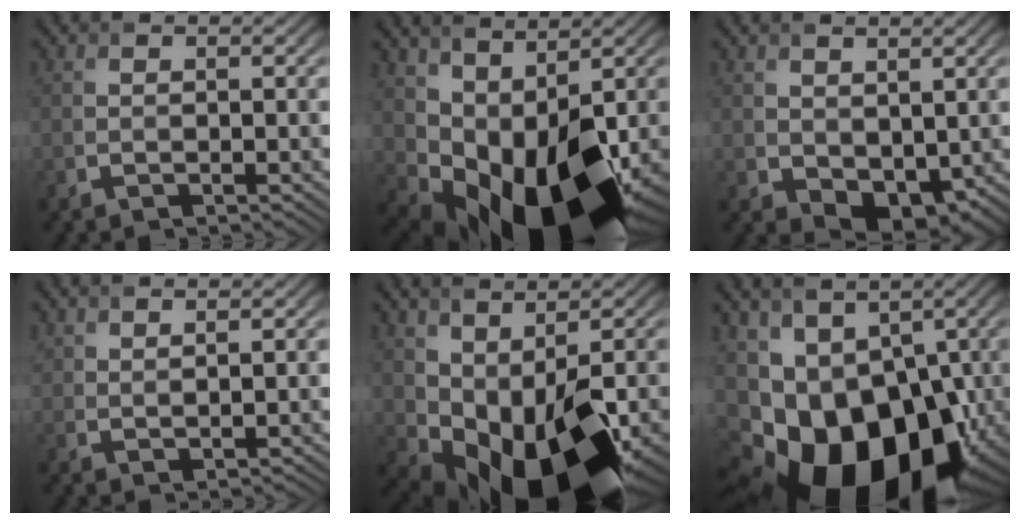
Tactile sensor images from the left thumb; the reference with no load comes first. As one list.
[{"total": 14.5, "force": [-0.1, 8.5, 11.8], "torque": [-0.205, -0.029, 0.028]}, {"total": 4.6, "force": [0.7, 3.3, 3.1], "torque": [-0.056, -0.014, 0.018]}, {"total": 2.2, "force": [2.1, 0.2, 0.4], "torque": [-0.005, -0.002, 0.043]}, {"total": 13.4, "force": [-1.5, 7.2, 11.2], "torque": [-0.197, -0.025, -0.003]}, {"total": 18.6, "force": [-5.4, 12.6, 12.6], "torque": [-0.231, -0.031, -0.068]}]